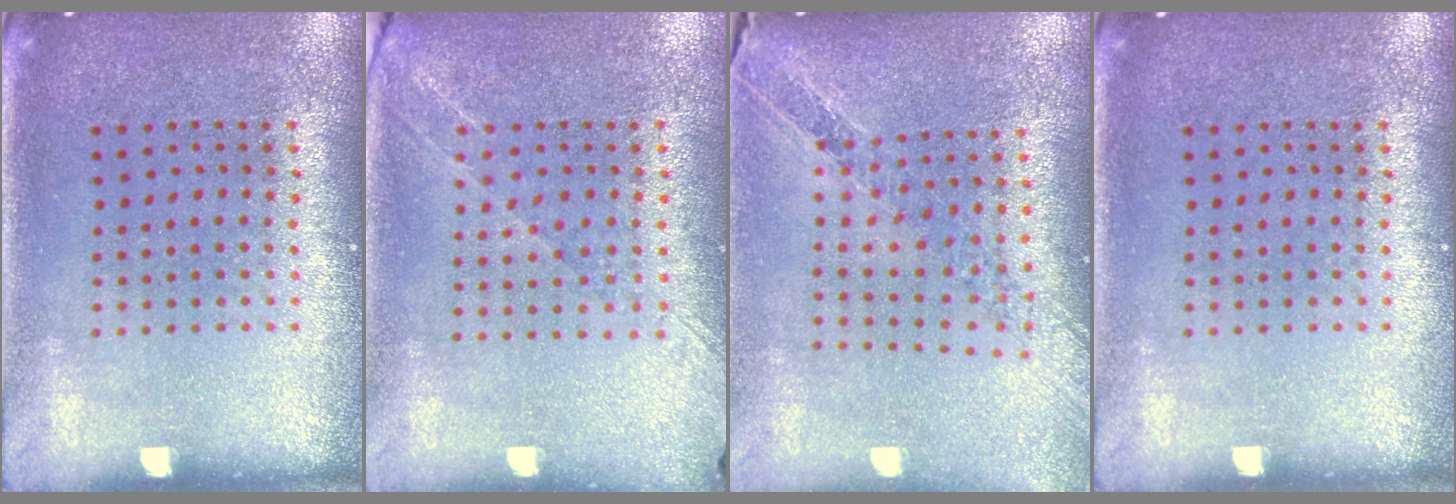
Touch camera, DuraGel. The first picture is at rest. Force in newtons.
{"total": 1.4, "press": 1.2, "slide": 0.7}
{"total": 1.0, "press": 1.0, "slide": 0.0}
{"total": 0.0}